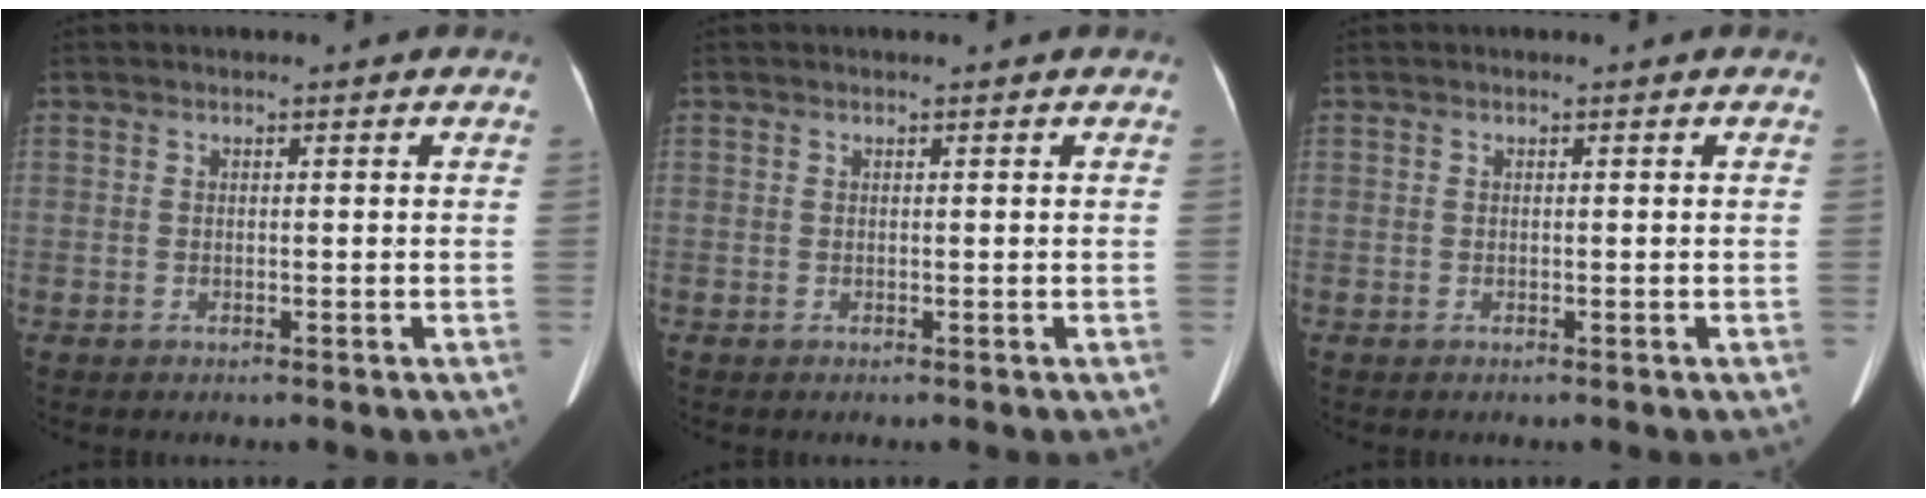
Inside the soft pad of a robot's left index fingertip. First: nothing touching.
{"total": 0.0}
{"total": 0.0}